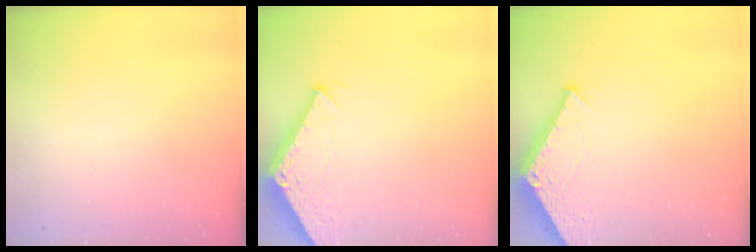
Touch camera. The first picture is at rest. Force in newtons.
{"total": 2.8, "press": 2.8, "slide": 0.1}
{"total": 2.8, "press": 2.8, "slide": 0.1}